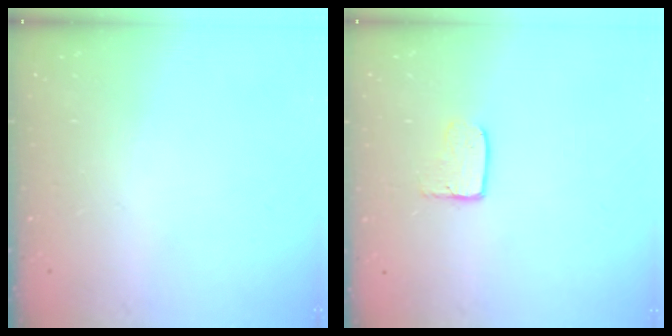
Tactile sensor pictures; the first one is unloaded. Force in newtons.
{"total": 4.0, "press": 4.0, "slide": 0.4}